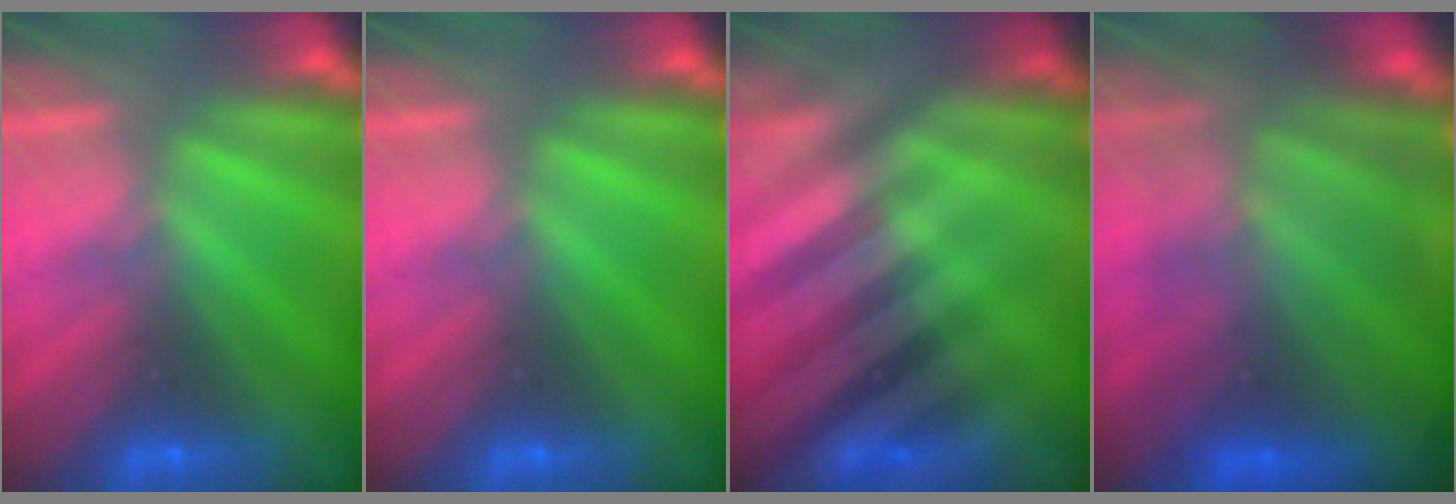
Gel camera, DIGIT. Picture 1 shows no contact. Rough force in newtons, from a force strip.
{"total": 0.0}
{"total": 2.8}
{"total": 5.7}